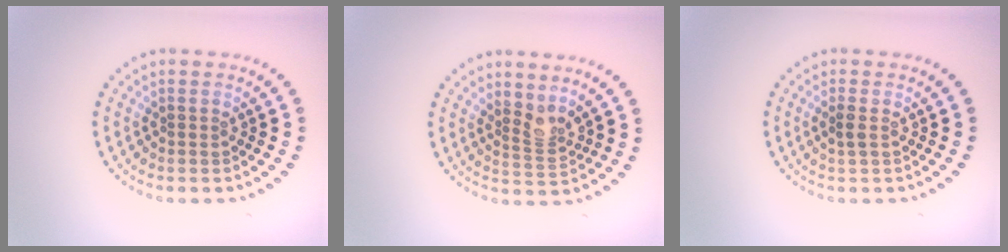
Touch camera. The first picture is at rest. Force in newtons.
{"total": 2.0, "press": 1.5, "slide": 1.4}
{"total": 0.8, "press": 0.8, "slide": 0.3}